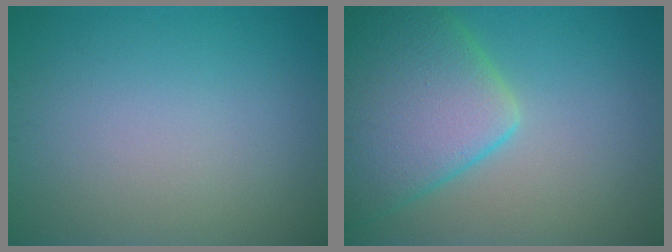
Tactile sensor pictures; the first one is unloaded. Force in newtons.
{"total": 9.2, "press": 9.2, "slide": 0.5}